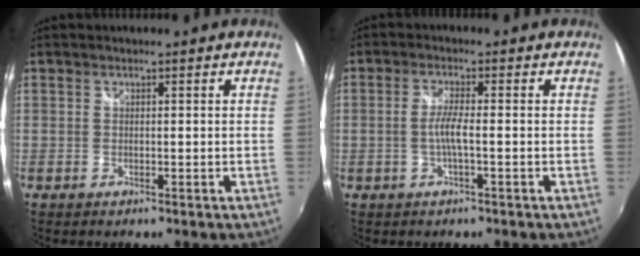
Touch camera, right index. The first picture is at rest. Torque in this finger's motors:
{"motor_torque": [0.81, -0.35, 0.50, 0.13]}